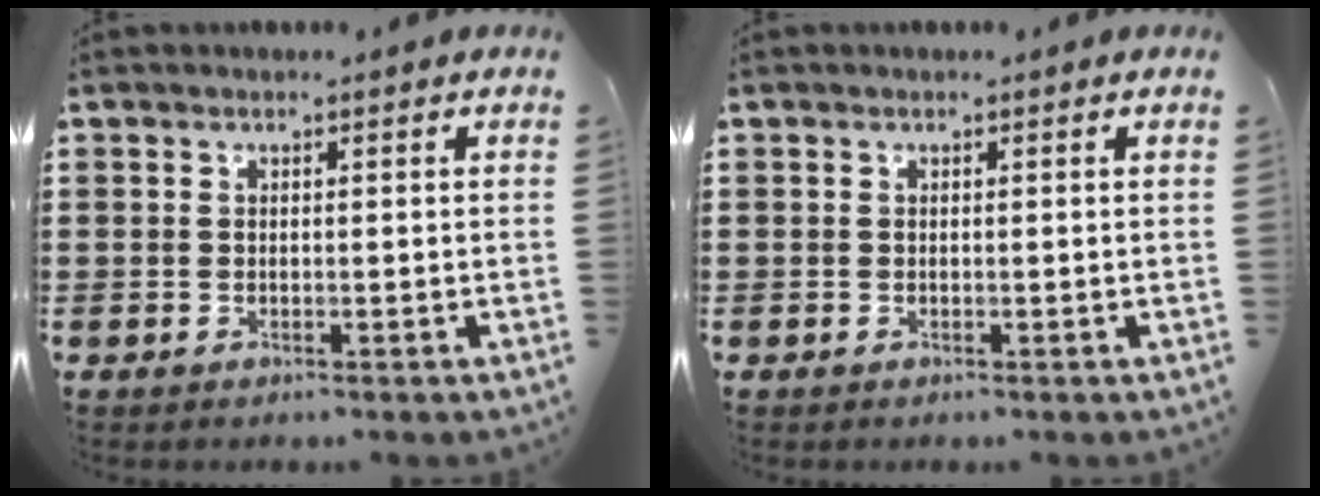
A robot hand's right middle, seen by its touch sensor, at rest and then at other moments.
{"total": 0.0}